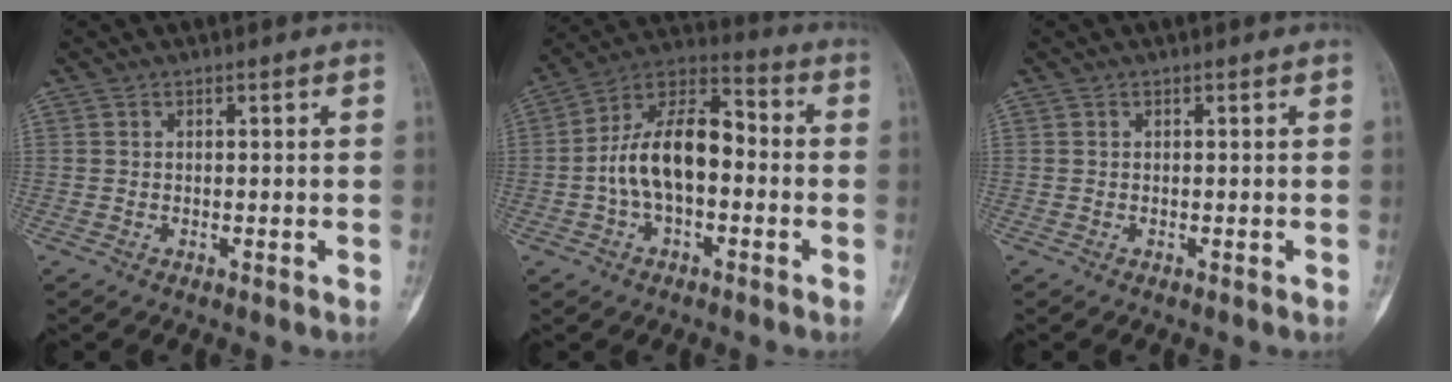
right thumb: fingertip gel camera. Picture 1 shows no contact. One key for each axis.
{"total": 14.9, "fx": -1.5, "fy": 8.3, "fz": 12.3, "tx": -0.209, "ty": 0.046, "tz": -0.036}
{"total": 0.0}